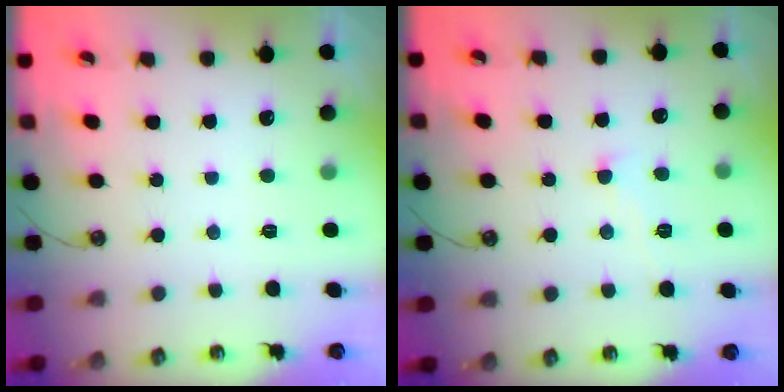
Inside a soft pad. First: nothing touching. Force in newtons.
{"total": 1.1, "press": 1.0, "slide": 0.3}